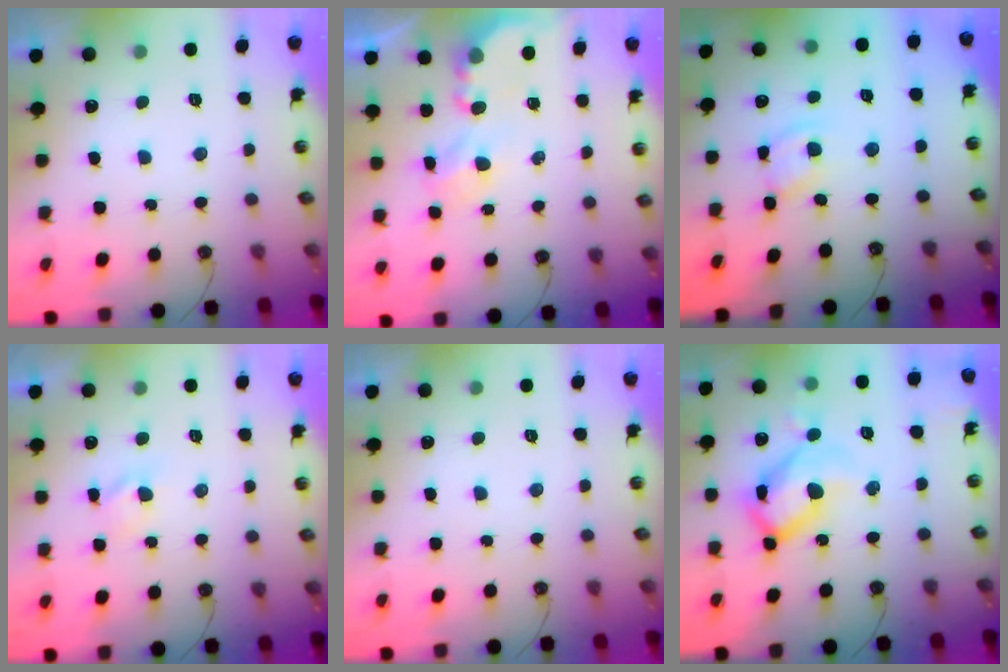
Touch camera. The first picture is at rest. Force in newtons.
{"total": 4.0, "press": 4.0, "slide": 0.1}
{"total": 2.6, "press": 2.6, "slide": 0.1}
{"total": 2.2, "press": 2.1, "slide": 0.4}
{"total": 0.0}
{"total": 17.7, "press": 17.6, "slide": 1.6}